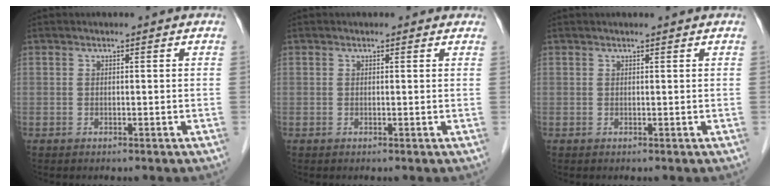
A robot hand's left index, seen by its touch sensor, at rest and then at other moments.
{"total": 1.0, "force": [0.8, 0.5, 0.2], "torque": [-0.006, 0.001, 0.003]}
{"total": 1.0, "force": [0.9, 0.0, 0.4], "torque": [-0.005, 0.008, 0.015]}